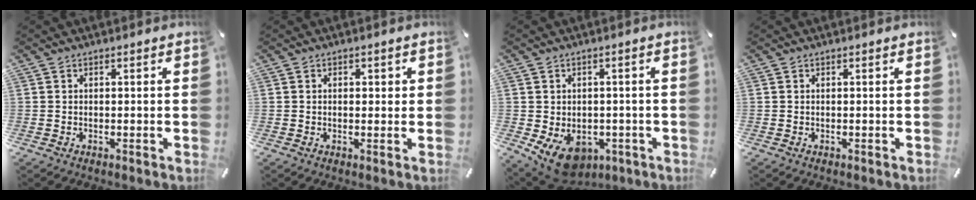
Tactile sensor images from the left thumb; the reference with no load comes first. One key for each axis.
{"total": 1.2, "fx": 0.0, "fy": 0.9, "fz": 0.8, "tx": -0.008, "ty": 0.003, "tz": -0.003}
{"total": 9.5, "fx": -4.3, "fy": 6.6, "fz": 5.3, "tx": -0.092, "ty": 0.017, "tz": -0.072}
{"total": 0.0}